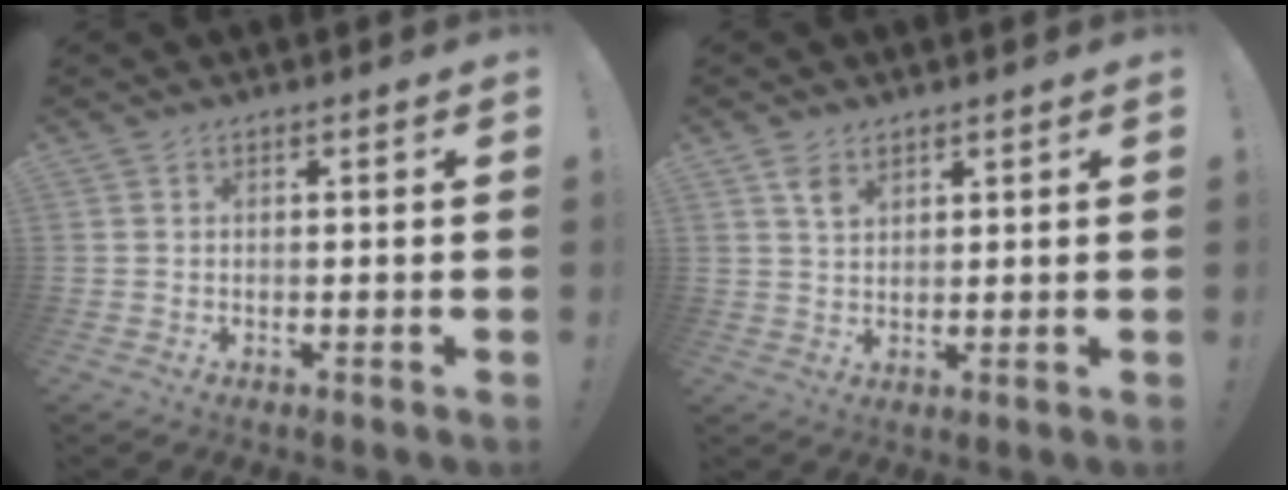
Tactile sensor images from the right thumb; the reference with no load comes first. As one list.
[{"total": 4.2, "force": [2.7, 2.3, 2.2], "torque": [-0.032, -0.012, 0.048]}]